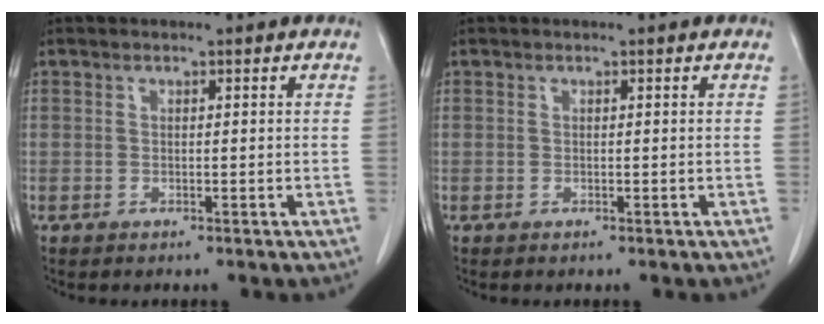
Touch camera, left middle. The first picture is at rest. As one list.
[{"total": 0.0}]